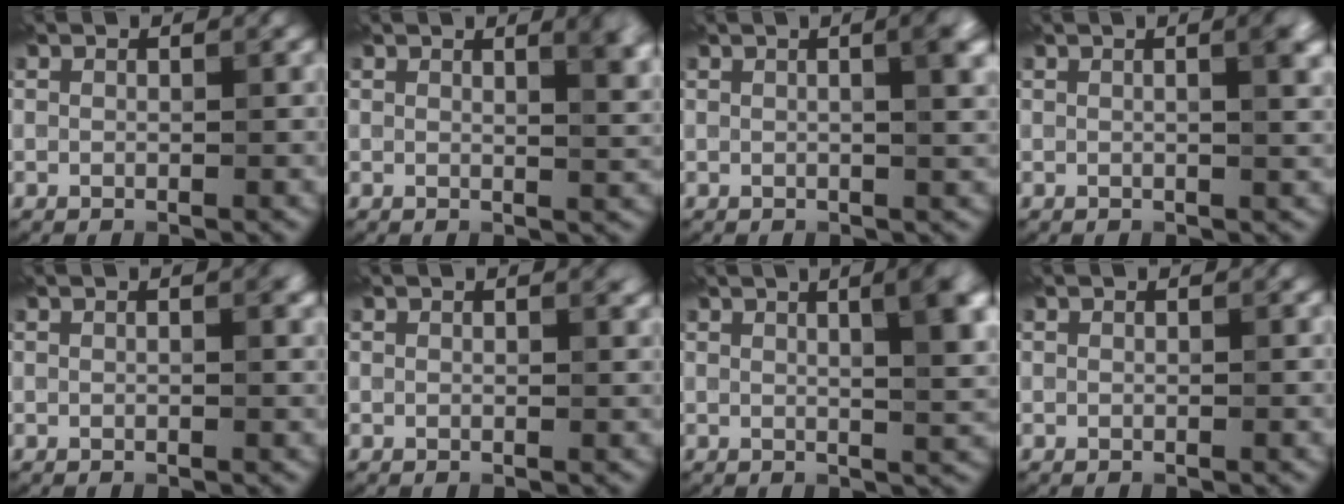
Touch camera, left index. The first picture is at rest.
{"total": 4.1, "force": [2.0, 1.5, 3.3], "torque": [-0.021, 0.005, 0.023]}
{"total": 5.5, "force": [1.5, 2.3, 4.8], "torque": [-0.028, 0.032, -0.006]}
{"total": 4.6, "force": [1.2, 1.9, 4.0], "torque": [-0.023, 0.024, -0.002]}
{"total": 1.1, "force": [0.2, 0.2, 1.0], "torque": [-0.014, 0.000, 0.002]}
{"total": 0.9, "force": [0.5, 0.2, 0.7], "torque": [-0.006, -0.001, 0.008]}
{"total": 6.6, "force": [2.1, 2.0, 5.9], "torque": [-0.045, 0.016, 0.022]}
{"total": 0.0}